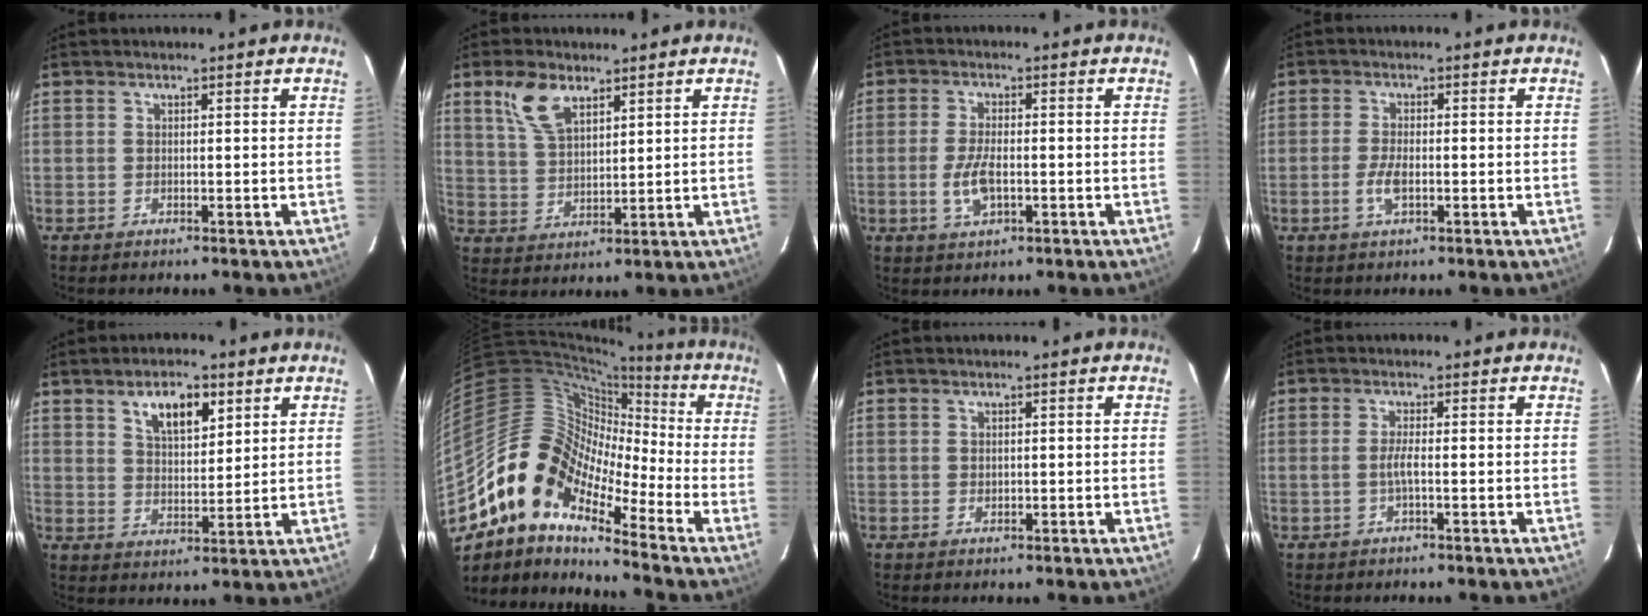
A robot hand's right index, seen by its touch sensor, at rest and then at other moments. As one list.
[{"total": 7.8, "force": [4.7, 3.9, 4.9], "torque": [-0.097, 0.013, 0.099]}, {"total": 5.5, "force": [-1.3, 2.5, 4.7], "torque": [-0.100, -0.003, -0.023]}, {"total": 3.6, "force": [-1.1, 1.4, 3.1], "torque": [-0.067, -0.002, -0.022]}, {"total": 7.9, "force": [4.3, 3.5, 5.6], "torque": [-0.094, 0.008, 0.078]}, {"total": 15.1, "force": [-9.6, 6.6, 9.5], "torque": [-0.153, 0.003, -0.201]}, {"total": 0.7, "force": [0.1, 0.6, 0.3], "torque": [-0.003, 0.003, 0.003]}, {"total": 2.0, "force": [-0.5, -0.2, 1.9], "torque": [-0.037, 0.000, -0.011]}]